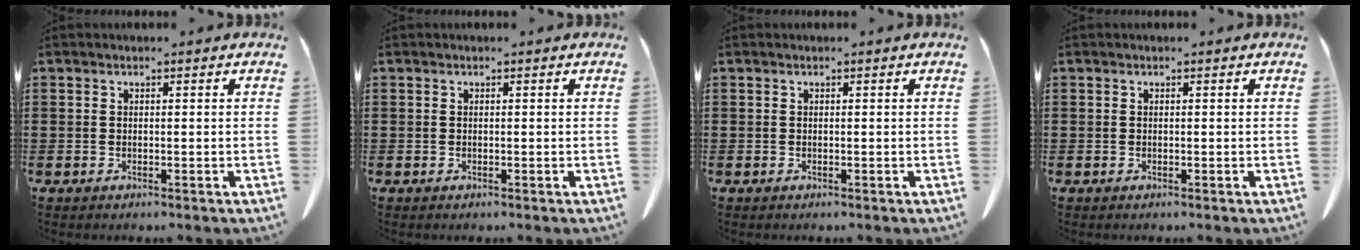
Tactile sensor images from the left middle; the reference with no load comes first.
{"total": 0.0}
{"total": 0.0}
{"total": 0.0}